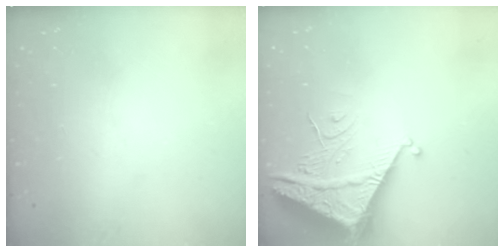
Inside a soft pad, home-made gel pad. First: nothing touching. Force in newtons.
{"total": 8.3, "press": 8.2, "slide": 1.0}